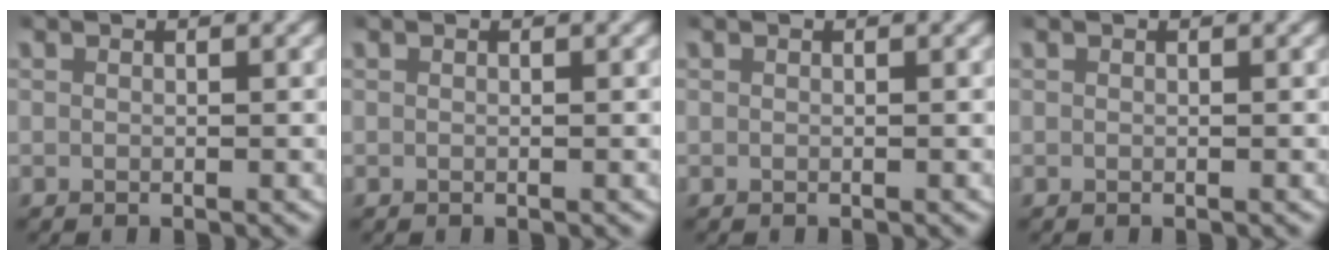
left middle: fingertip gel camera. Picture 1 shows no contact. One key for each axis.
{"total": 0.0}
{"total": 0.0}
{"total": 0.0}